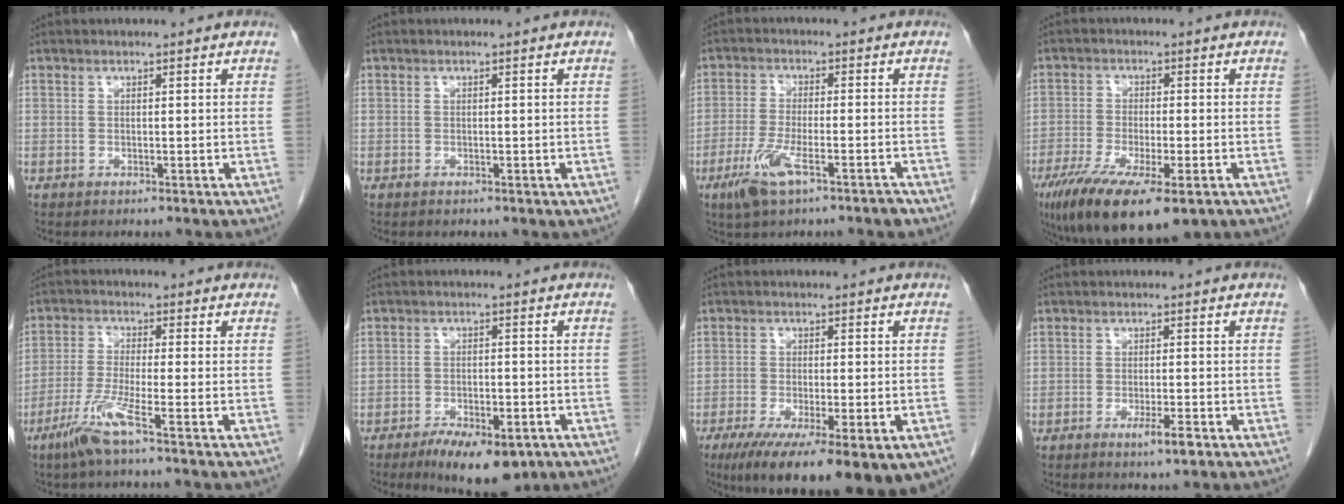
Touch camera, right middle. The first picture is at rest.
{"total": 0.7, "force": [-0.5, 0.4, 0.4], "torque": [-0.011, -0.002, -0.003]}
{"total": 7.1, "force": [-4.2, 1.4, 5.6], "torque": [-0.115, -0.012, -0.072]}
{"total": 15.1, "force": [-9.4, 3.8, 11.1], "torque": [-0.195, -0.040, -0.150]}
{"total": 5.9, "force": [-3.5, -0.7, 4.6], "torque": [-0.098, -0.015, -0.075]}
{"total": 9.8, "force": [-6.4, 3.5, 6.6], "torque": [-0.095, -0.009, -0.094]}
{"total": 16.8, "force": [-10.3, 4.1, 12.7], "torque": [-0.166, -0.034, -0.151]}
{"total": 3.1, "force": [-1.7, 0.1, 2.6], "torque": [-0.047, -0.007, -0.026]}